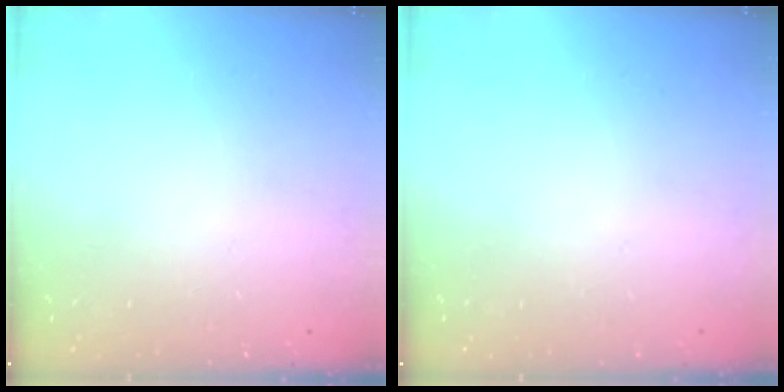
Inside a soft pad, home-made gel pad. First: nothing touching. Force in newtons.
{"total": 0.0}